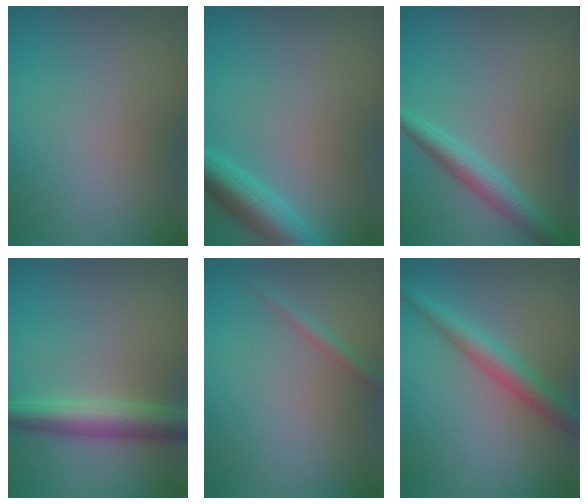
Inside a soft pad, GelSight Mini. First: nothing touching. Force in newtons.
{"total": 4.7, "press": 4.7, "slide": 0.2}
{"total": 3.4, "press": 3.4, "slide": 0.1}
{"total": 4.4, "press": 4.4, "slide": 0.2}
{"total": 1.3, "press": 1.3, "slide": 0.0}
{"total": 3.7, "press": 3.7, "slide": 0.0}